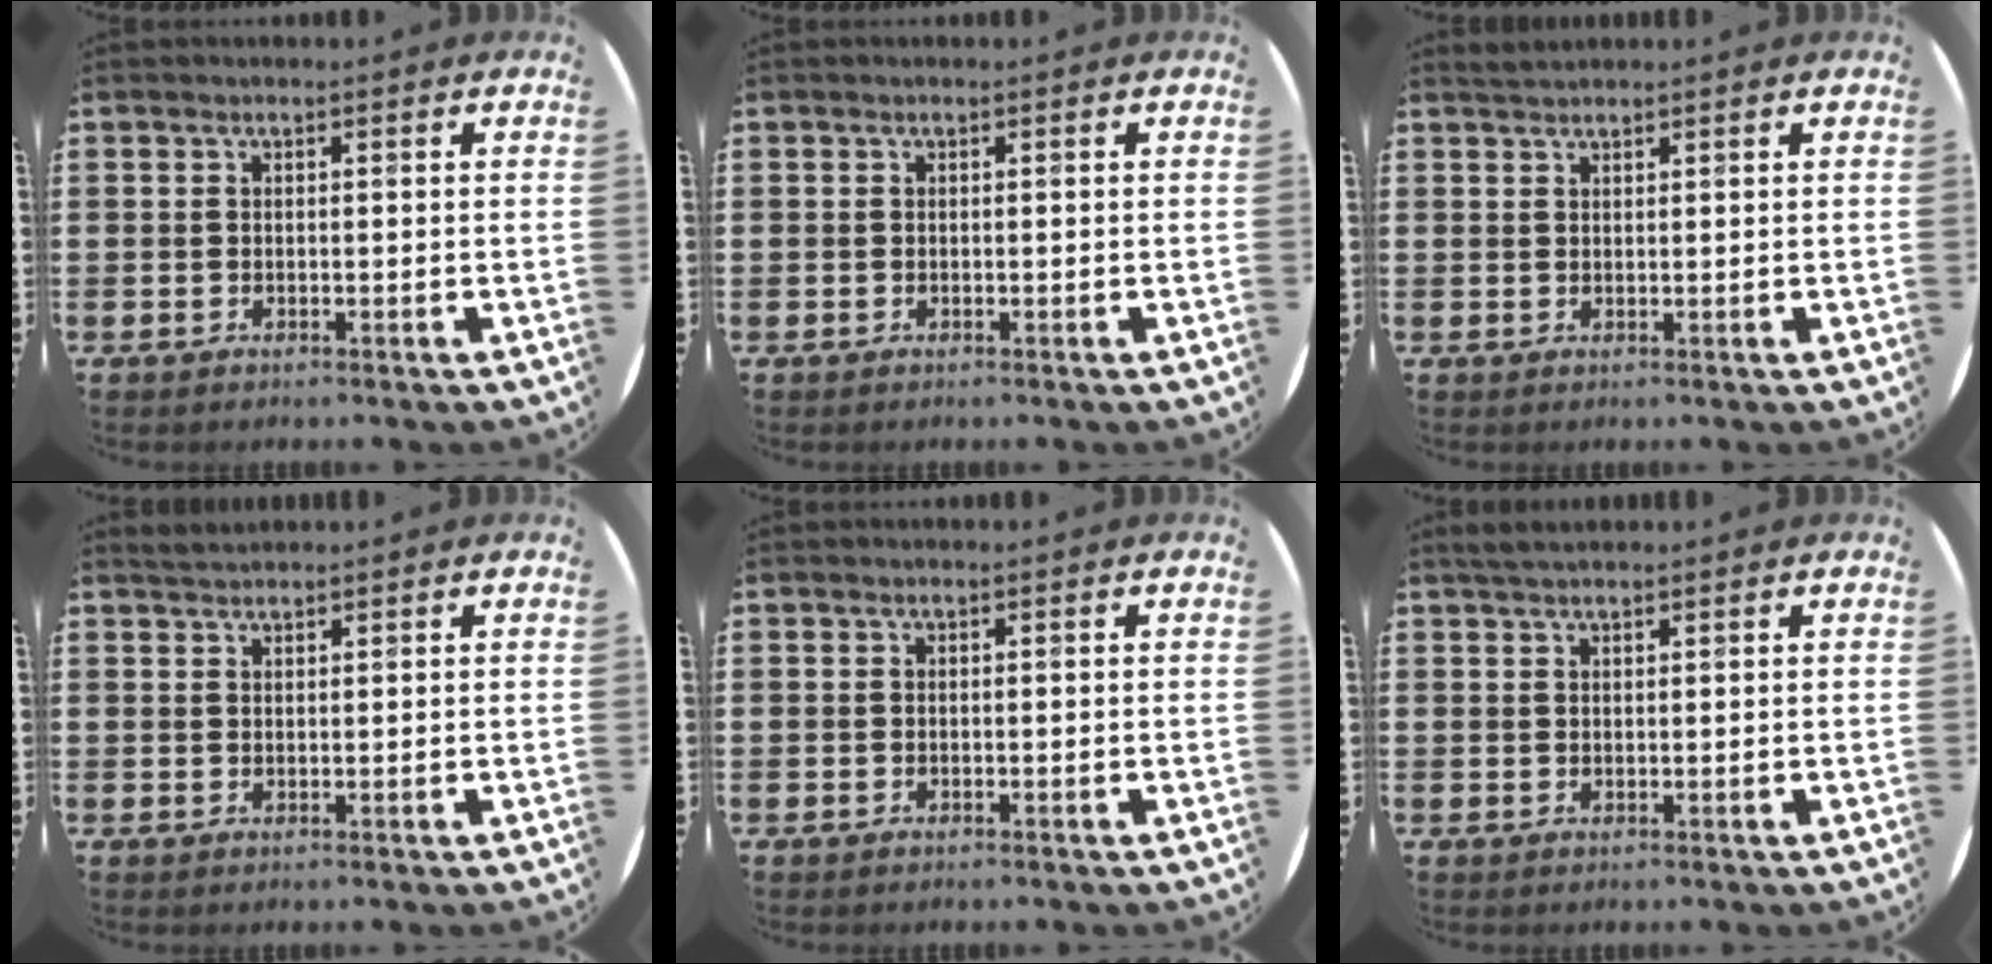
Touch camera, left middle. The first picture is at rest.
{"total": 0.0}
{"total": 1.2, "force": [1.2, 0.0, 0.2], "torque": [-0.004, 0.002, 0.023]}
{"total": 1.4, "force": [1.4, 0.1, 0.2], "torque": [-0.005, 0.003, 0.026]}
{"total": 0.0}
{"total": 1.7, "force": [1.5, 0.2, 0.7], "torque": [-0.015, 0.004, 0.027]}